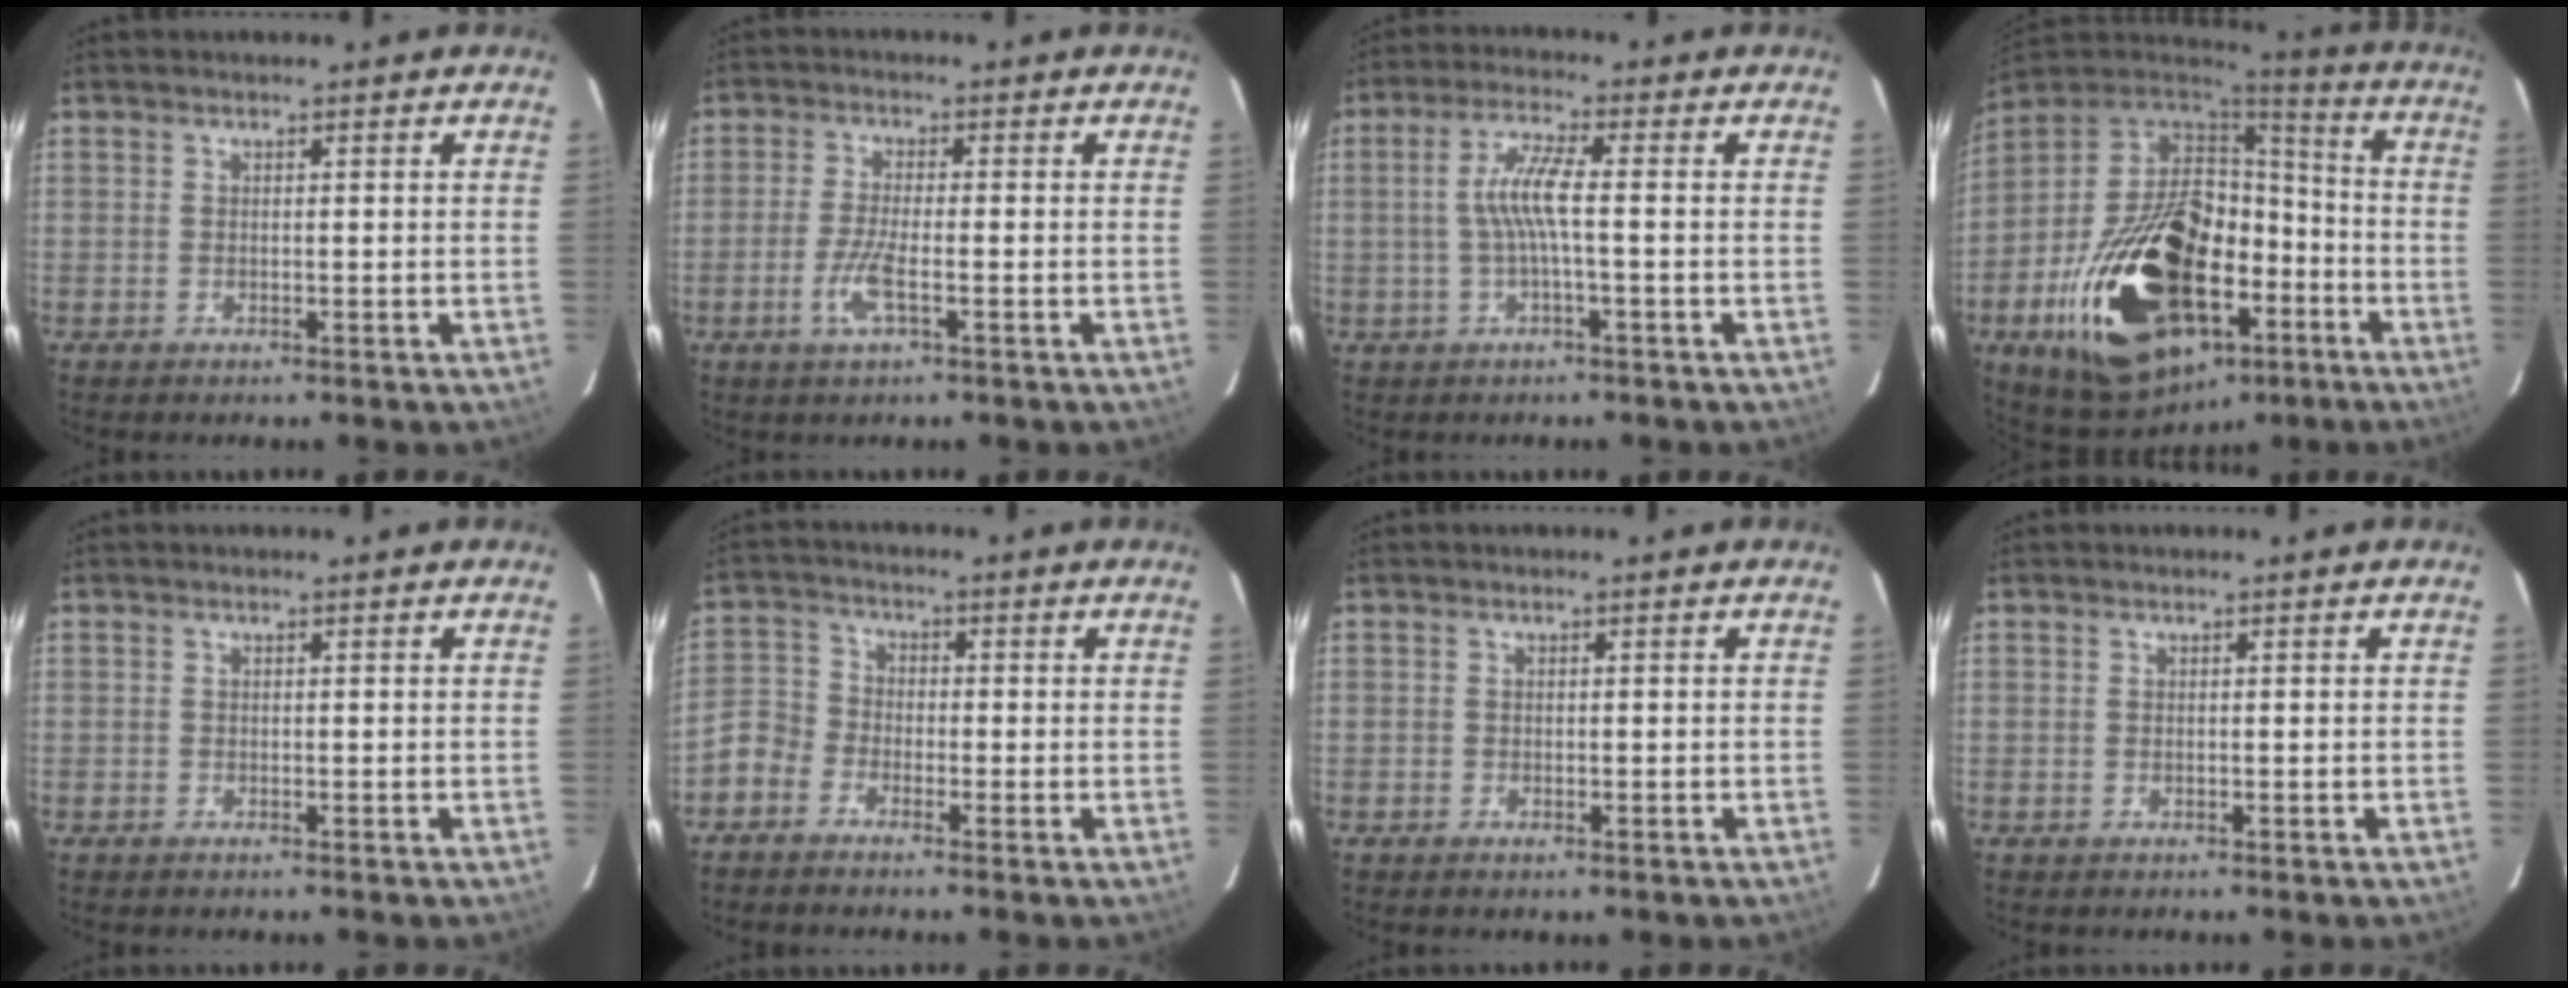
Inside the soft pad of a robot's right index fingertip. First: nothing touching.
{"total": 5.4, "force": [-2.1, 0.9, 4.9], "torque": [-0.105, -0.006, -0.044]}
{"total": 5.8, "force": [-0.7, 0.0, 5.7], "torque": [-0.119, 0.005, -0.009]}
{"total": 33.8, "force": [-11.8, 20.0, 24.5], "torque": [-0.475, 0.008, -0.158]}
{"total": 0.0}
{"total": 4.6, "force": [-3.0, 3.3, 0.9], "torque": [-0.018, 0.016, -0.076]}
{"total": 0.8, "force": [-0.5, 0.4, 0.3], "torque": [-0.007, -0.003, -0.010]}
{"total": 0.0}